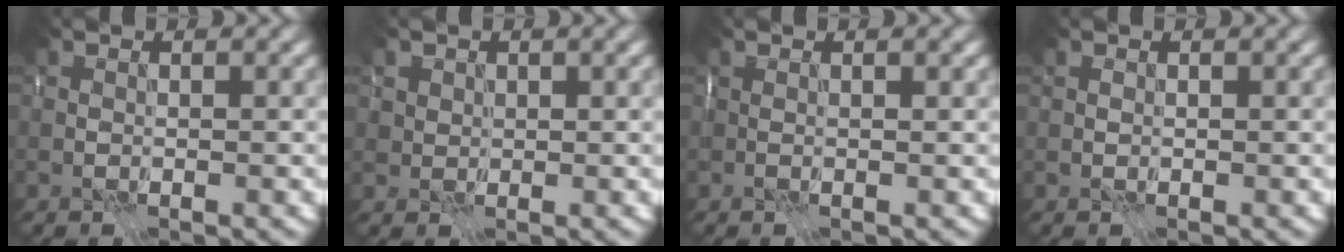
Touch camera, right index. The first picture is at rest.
{"total": 1.2, "force": [0.7, 1.0, 0.2], "torque": [-0.004, -0.005, 0.016]}
{"total": 1.1, "force": [0.6, 0.1, 0.9], "torque": [-0.007, -0.001, 0.003]}
{"total": 0.0}